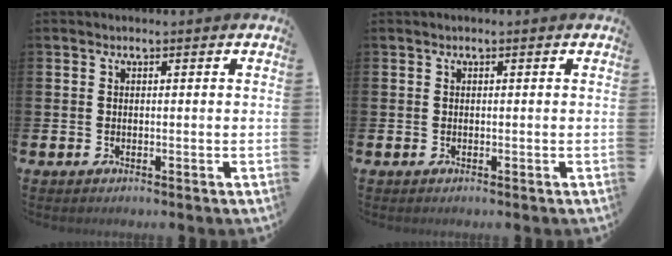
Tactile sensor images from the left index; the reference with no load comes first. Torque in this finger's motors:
{"motor_torque": [-0.08, -0.35, -0.20, 0.06]}